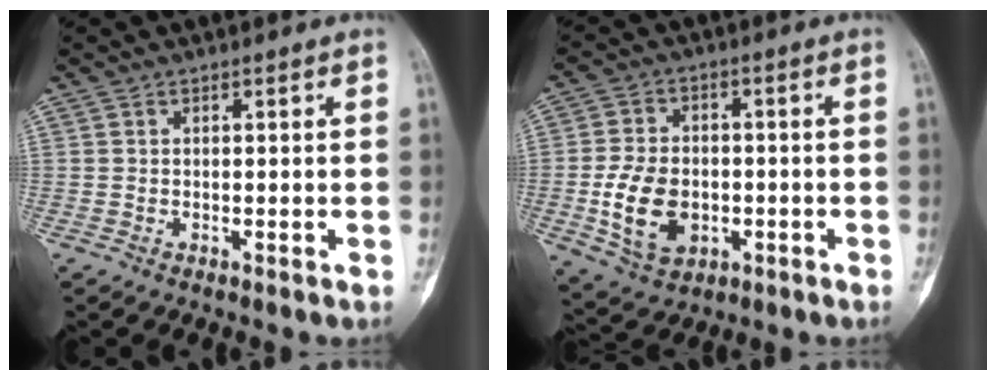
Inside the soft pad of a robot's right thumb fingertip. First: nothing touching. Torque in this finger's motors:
{"motor_torque": [1.06, 1.98, 0.67, 0.59, 0.35]}